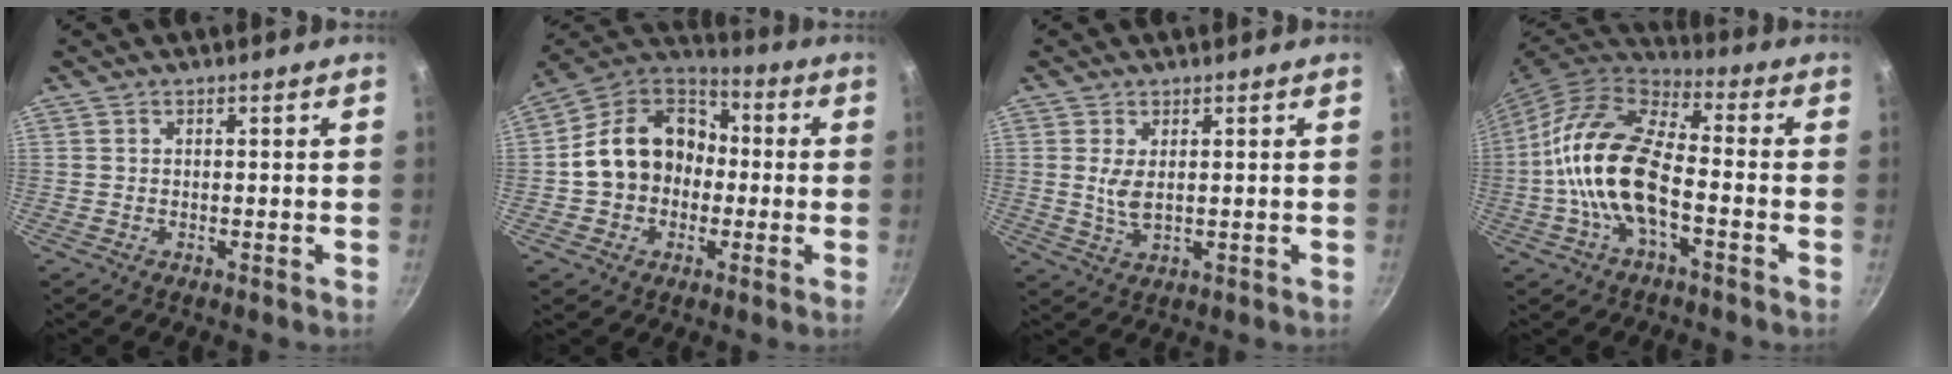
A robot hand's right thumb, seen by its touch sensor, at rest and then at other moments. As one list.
[{"total": 16.7, "force": [-0.7, 13.6, 9.7], "torque": [-0.133, 0.047, -0.024]}, {"total": 3.9, "force": [0.7, 1.8, 3.3], "torque": [-0.066, -0.010, 0.019]}, {"total": 17.0, "force": [-3.4, 8.1, 14.5], "torque": [-0.262, 0.038, -0.078]}]